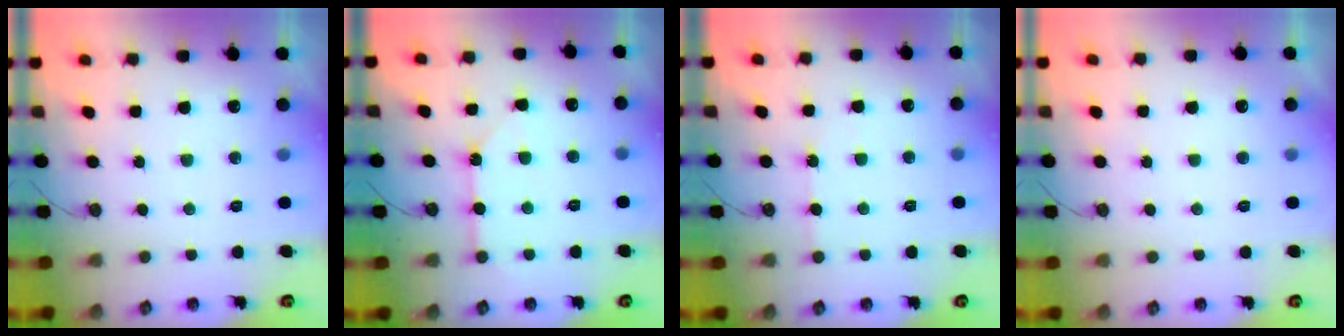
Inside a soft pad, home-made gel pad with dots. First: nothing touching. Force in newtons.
{"total": 4.8, "press": 4.8, "slide": 0.4}
{"total": 2.5, "press": 2.4, "slide": 0.5}
{"total": 0.0}